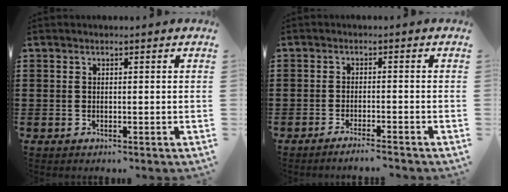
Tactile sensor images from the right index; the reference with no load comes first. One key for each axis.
{"total": 2.0, "fx": -1.9, "fy": -0.3, "fz": 0.6, "tx": -0.010, "ty": 0.001, "tz": -0.038}